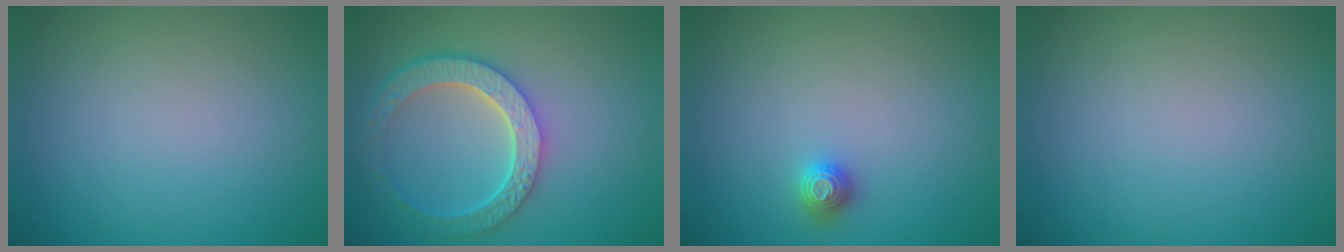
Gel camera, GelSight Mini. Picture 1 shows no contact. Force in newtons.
{"total": 5.8, "press": 4.4, "slide": 3.8}
{"total": 1.3, "press": 1.2, "slide": 0.3}
{"total": 0.0}